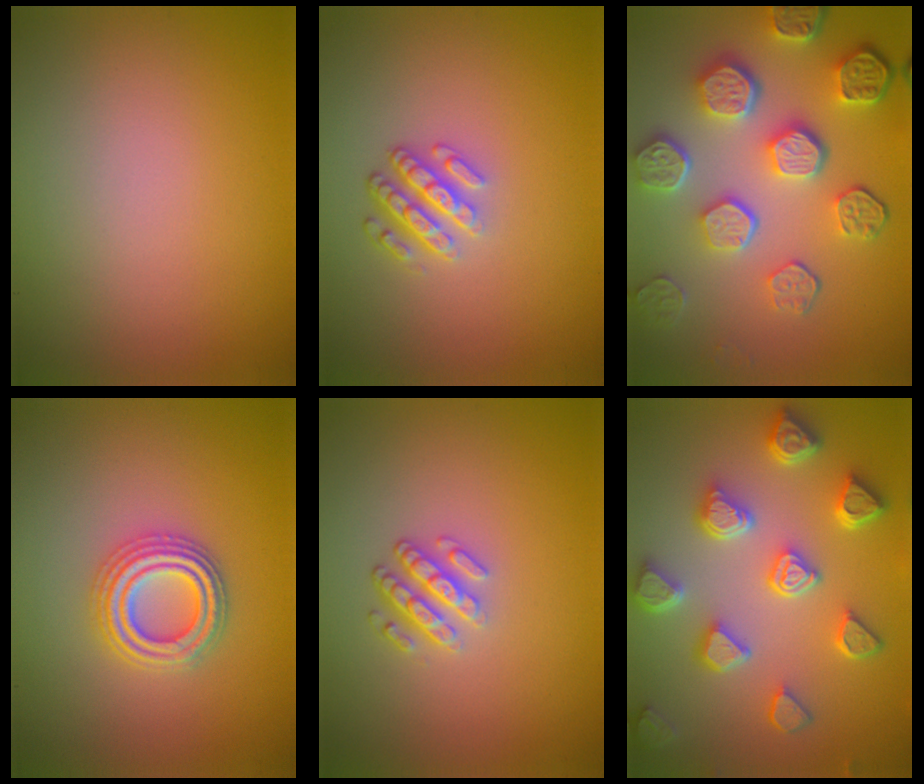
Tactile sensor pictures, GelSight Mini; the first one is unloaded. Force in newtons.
{"total": 3.5, "press": 2.7, "slide": 2.2}
{"total": 8.1, "press": 6.1, "slide": 5.3}
{"total": 4.4, "press": 4.3, "slide": 0.8}
{"total": 2.8, "press": 2.3, "slide": 1.5}
{"total": 6.9, "press": 5.6, "slide": 4.0}